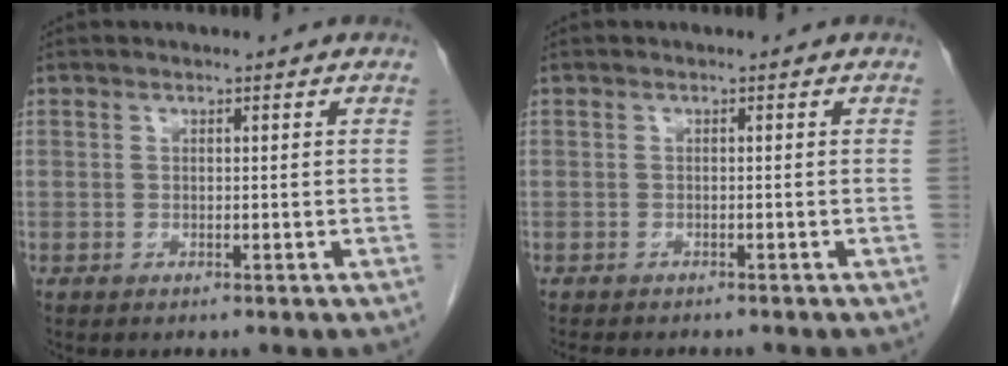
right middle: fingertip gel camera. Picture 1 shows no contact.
{"total": 5.0, "force": [-4.4, 1.3, 2.1], "torque": [-0.028, -0.007, -0.057]}